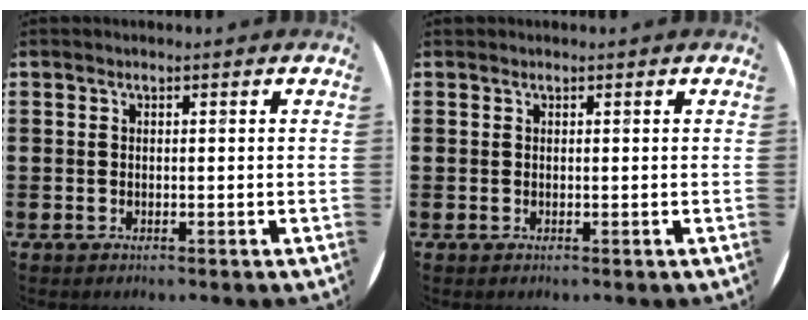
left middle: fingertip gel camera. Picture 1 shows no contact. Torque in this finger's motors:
{"motor_torque": [-0.05, 0.13, -0.03, 0.01]}